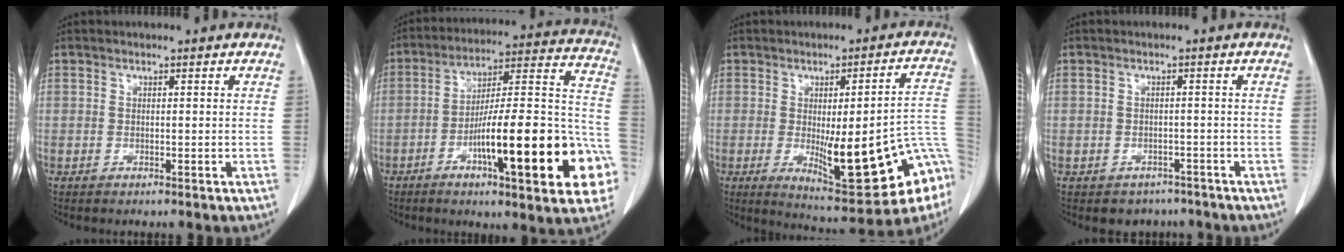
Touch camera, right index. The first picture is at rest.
{"total": 24.8, "force": [-8.4, 3.6, 23.0], "torque": [-0.263, 0.014, -0.115]}
{"total": 20.2, "force": [-5.8, 4.1, 18.9], "torque": [-0.171, 0.008, -0.058]}
{"total": 3.5, "force": [-2.6, 2.3, 0.0], "torque": [0.003, 0.011, -0.035]}